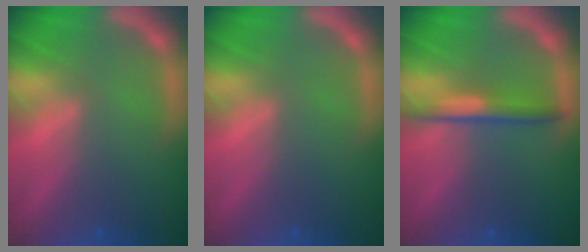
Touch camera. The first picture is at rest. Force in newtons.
{"total": 0.0}
{"total": 3.0}